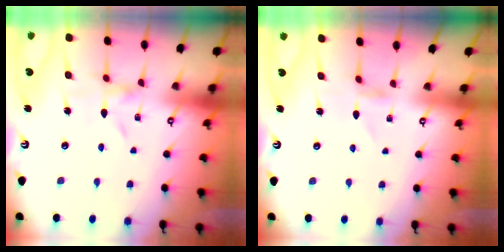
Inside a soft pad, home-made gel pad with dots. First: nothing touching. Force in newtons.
{"total": 0.0}